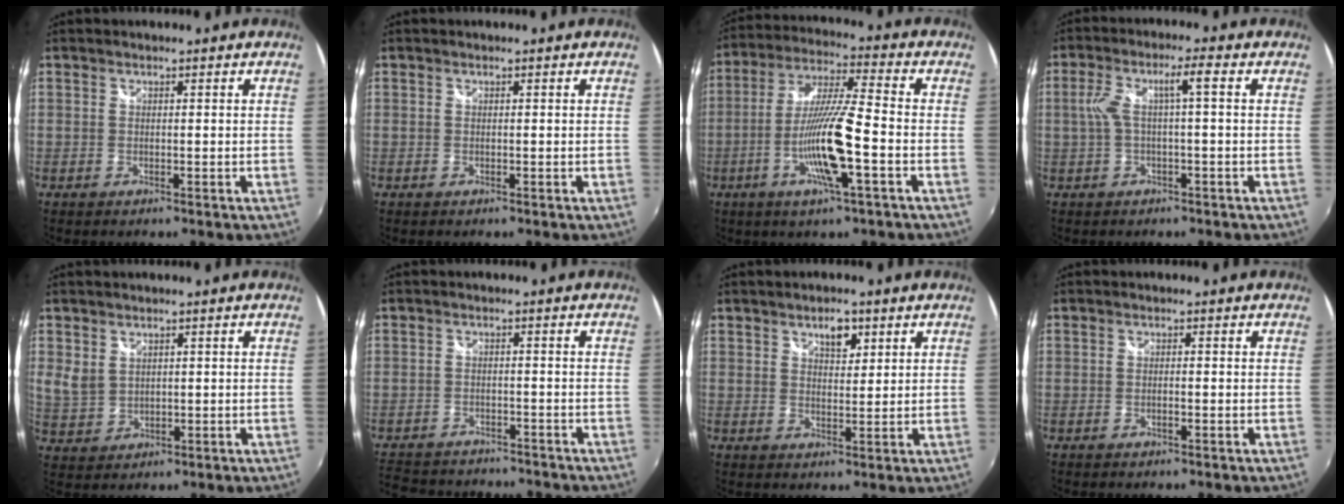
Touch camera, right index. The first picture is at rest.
{"total": 0.0}
{"total": 13.6, "force": [-4.6, 0.9, 12.7], "torque": [-0.254, -0.008, -0.089]}
{"total": 5.5, "force": [-0.2, 0.3, 5.5], "torque": [-0.113, 0.008, 0.005]}
{"total": 4.3, "force": [1.6, 3.3, 2.2], "torque": [-0.042, 0.000, 0.041]}
{"total": 12.4, "force": [-10.6, 5.3, 3.9], "torque": [-0.112, 0.011, -0.159]}
{"total": 4.0, "force": [2.3, 2.1, 2.5], "torque": [-0.037, 0.007, 0.037]}
{"total": 0.8, "force": [-0.5, 0.1, 0.7], "torque": [-0.014, 0.000, -0.009]}